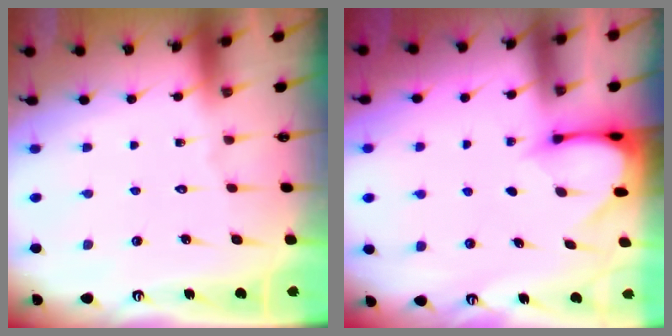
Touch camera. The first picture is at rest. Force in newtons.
{"total": 3.1, "press": 3.1, "slide": 0.2}